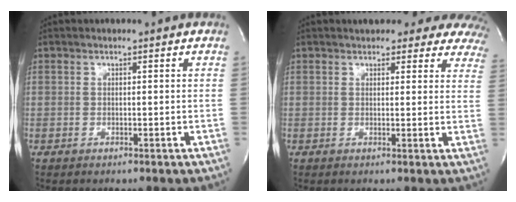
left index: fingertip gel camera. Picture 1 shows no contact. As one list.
[{"total": 16.9, "force": [15.2, 5.3, 5.1], "torque": [-0.049, -0.016, 0.156]}]